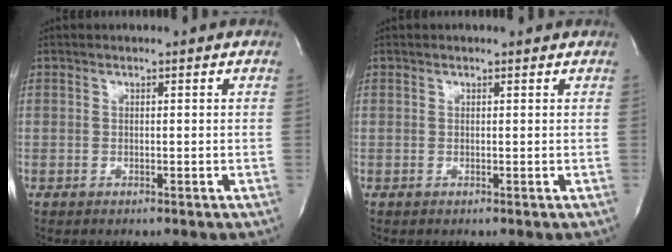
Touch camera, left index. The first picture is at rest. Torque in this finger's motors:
{"motor_torque": [0.16, -0.18, 0.17, 0.04]}